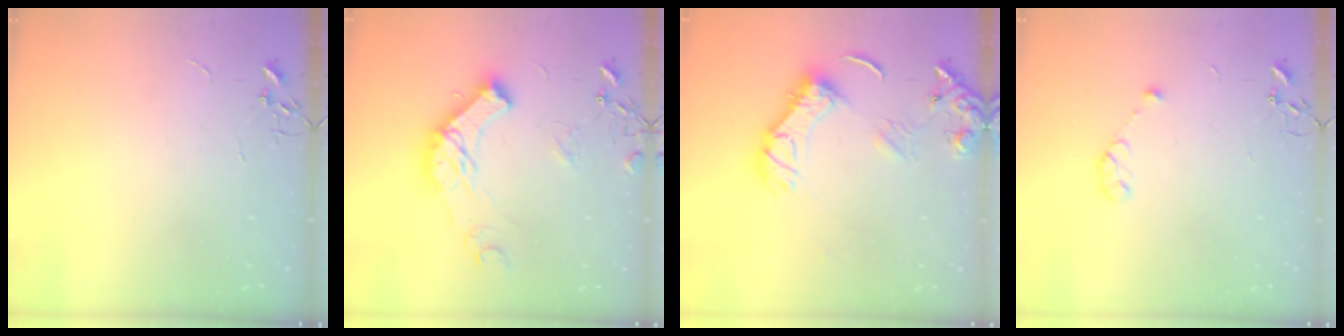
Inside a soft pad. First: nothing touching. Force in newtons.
{"total": 15.0, "press": 15.0, "slide": 0.5}
{"total": 14.3, "press": 14.3, "slide": 1.6}
{"total": 6.3, "press": 6.1, "slide": 1.4}